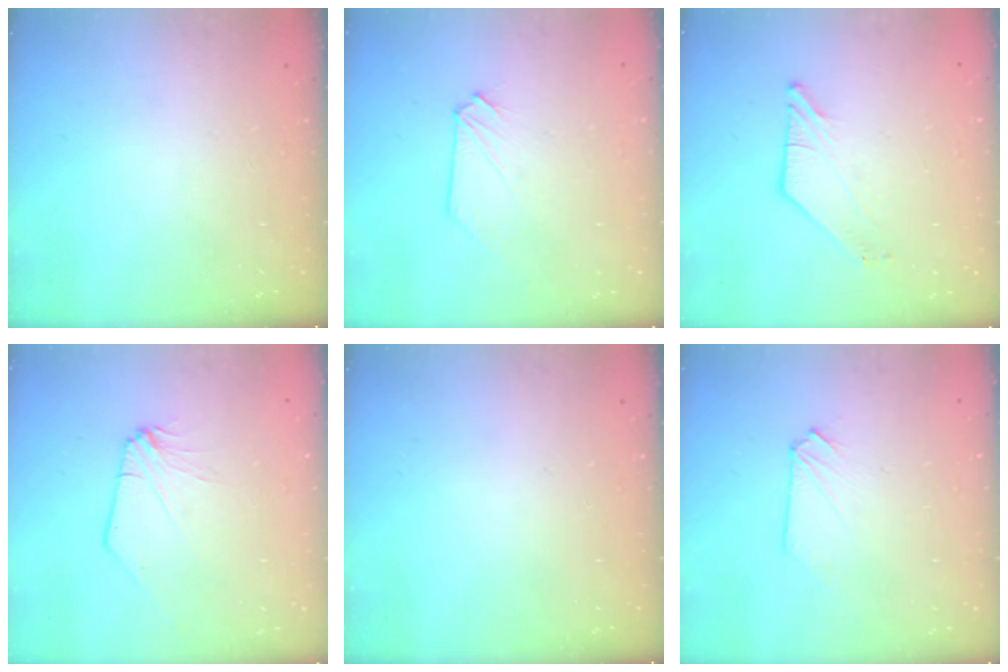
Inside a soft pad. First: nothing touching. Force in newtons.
{"total": 0.0}
{"total": 3.0, "press": 3.0, "slide": 0.3}
{"total": 1.7, "press": 1.7, "slide": 0.3}
{"total": 0.0}
{"total": 0.8, "press": 0.8, "slide": 0.2}